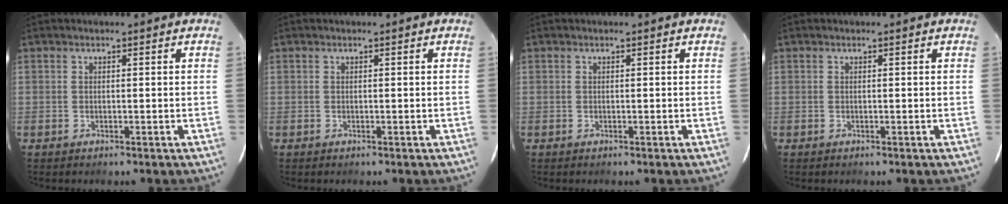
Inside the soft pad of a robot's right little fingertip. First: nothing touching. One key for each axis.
{"total": 0.0}
{"total": 0.0}
{"total": 0.0}